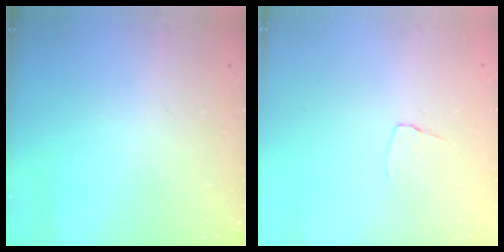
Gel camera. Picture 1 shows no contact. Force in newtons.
{"total": 3.0, "press": 3.0, "slide": 0.3}